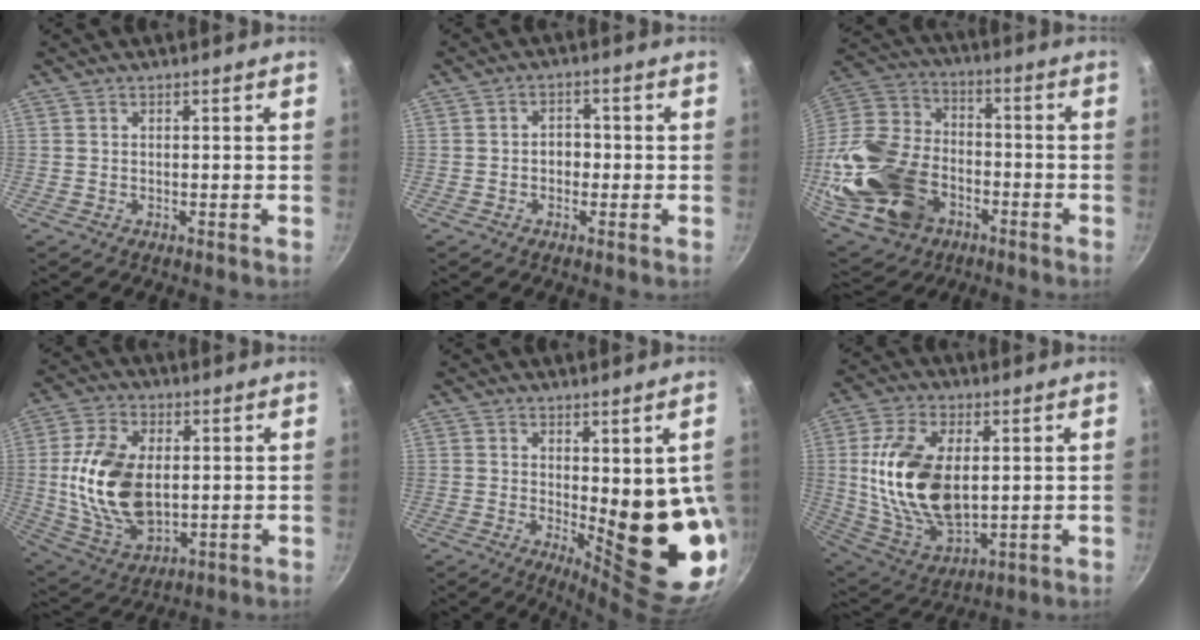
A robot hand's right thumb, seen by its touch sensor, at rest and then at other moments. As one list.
[{"total": 3.4, "force": [-0.5, 2.6, 2.1], "torque": [-0.010, 0.013, -0.010]}, {"total": 25.5, "force": [-7.8, 18.0, 16.3], "torque": [-0.326, 0.039, -0.132]}, {"total": 17.0, "force": [1.0, 10.4, 13.4], "torque": [-0.242, -0.005, 0.026]}, {"total": 15.7, "force": [0.2, 5.1, 14.8], "torque": [-0.154, -0.040, 0.018]}, {"total": 19.5, "force": [2.2, 11.1, 15.8], "torque": [-0.290, -0.010, 0.052]}]